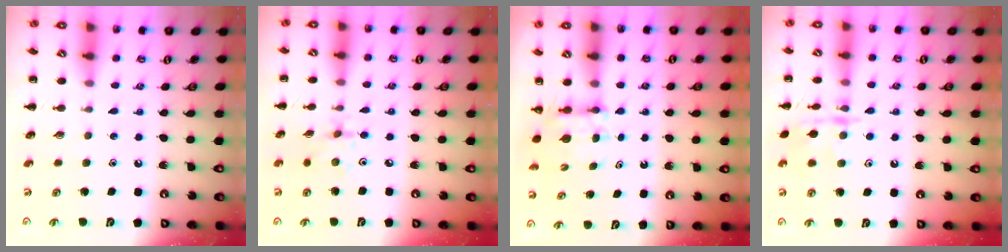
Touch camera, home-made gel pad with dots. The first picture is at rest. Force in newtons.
{"total": 4.3, "press": 4.2, "slide": 0.7}
{"total": 4.1, "press": 4.1, "slide": 0.5}
{"total": 12.0, "press": 12.0, "slide": 0.6}